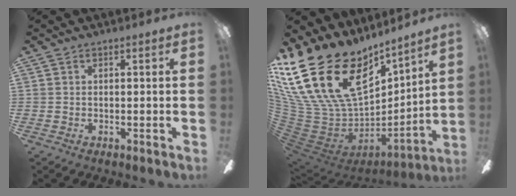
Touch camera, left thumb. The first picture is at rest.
{"total": 29.3, "force": [14.3, 17.7, 18.5], "torque": [-0.379, -0.108, 0.302]}